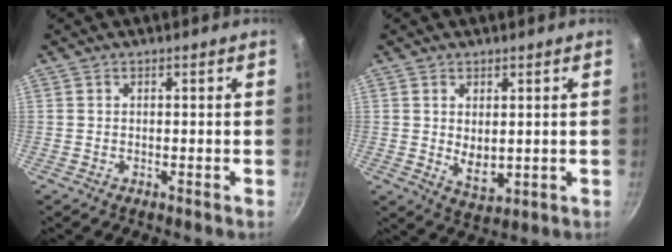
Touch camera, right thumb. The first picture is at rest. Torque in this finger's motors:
{"motor_torque": [-0.22, 0.49, 0.56, 0.28, 0.11]}